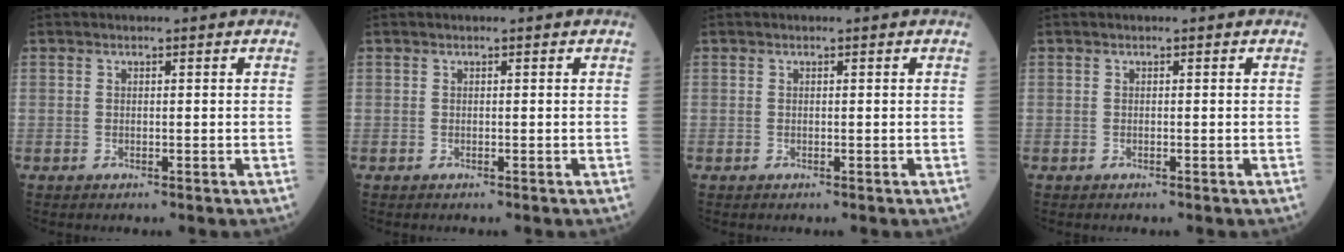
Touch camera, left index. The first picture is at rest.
{"total": 0.0}
{"total": 0.0}
{"total": 0.0}